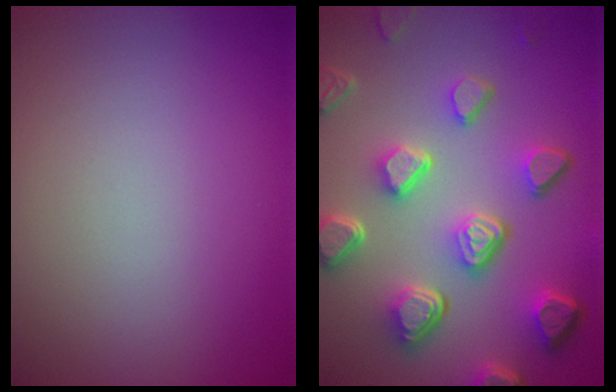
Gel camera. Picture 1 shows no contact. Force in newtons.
{"total": 7.6, "press": 5.6, "slide": 5.2}